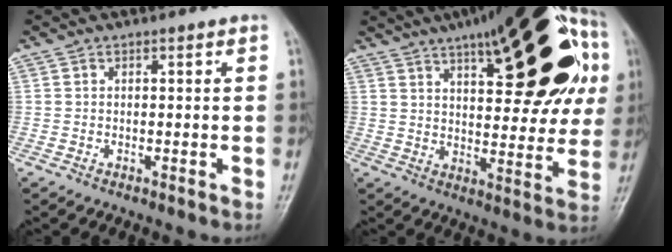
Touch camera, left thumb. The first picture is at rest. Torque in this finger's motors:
{"motor_torque": [2.48, 2.54, 1.40, -1.38, 0.21]}